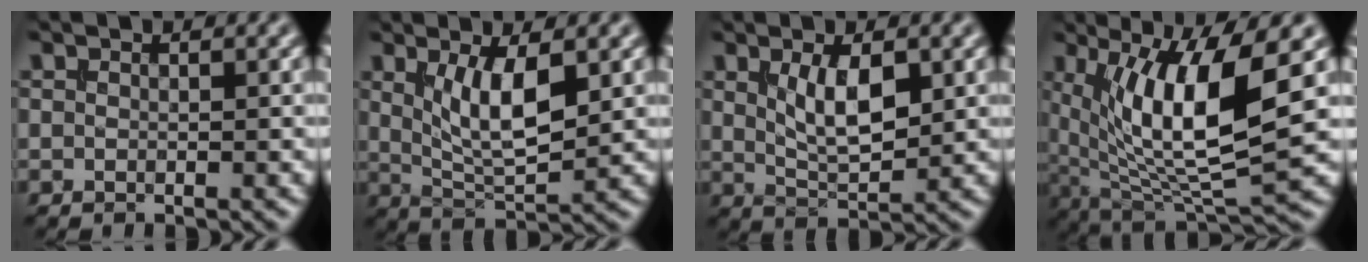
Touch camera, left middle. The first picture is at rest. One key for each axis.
{"total": 5.5, "fx": 1.5, "fy": 1.8, "fz": 4.9, "tx": -0.093, "ty": -0.012, "tz": 0.033}
{"total": 4.3, "fx": 1.3, "fy": 1.6, "fz": 3.8, "tx": -0.077, "ty": -0.004, "tz": 0.027}
{"total": 11.0, "fx": 2.8, "fy": 3.0, "fz": 10.2, "tx": -0.171, "ty": -0.008, "tz": 0.054}